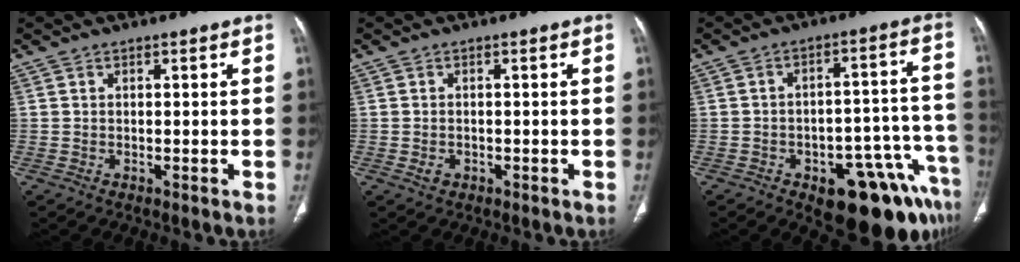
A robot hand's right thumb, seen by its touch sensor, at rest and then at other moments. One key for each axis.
{"total": 1.4, "fx": -0.5, "fy": 1.2, "fz": 0.7, "tx": -0.009, "ty": 0.006, "tz": -0.003}
{"total": 18.1, "fx": -10.5, "fy": 7.7, "fz": 12.5, "tx": -0.085, "ty": 0.086, "tz": -0.134}